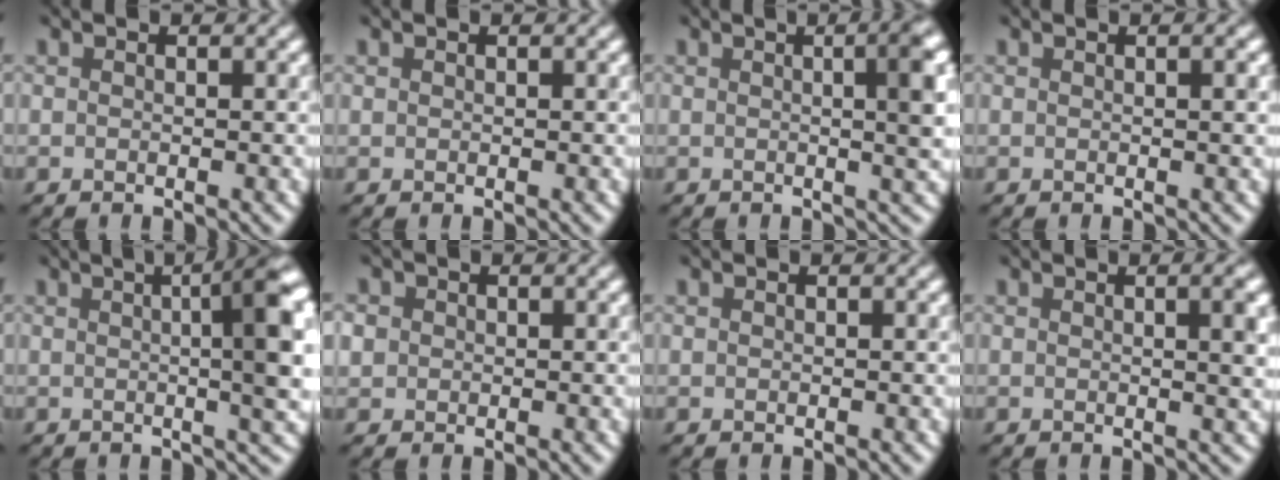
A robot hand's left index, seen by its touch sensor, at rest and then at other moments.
{"total": 0.0}
{"total": 6.0, "force": [0.5, 1.8, 5.7], "torque": [-0.047, 0.011, 0.002]}
{"total": 1.3, "force": [0.3, 0.2, 1.2], "torque": [-0.017, 0.000, 0.005]}
{"total": 9.2, "force": [1.0, 2.5, 8.8], "torque": [-0.086, 0.019, 0.008]}
{"total": 2.8, "force": [0.6, 2.5, 0.9], "torque": [-0.010, 0.022, -0.011]}
{"total": 0.0}
{"total": 3.6, "force": [0.5, 1.0, 3.4], "torque": [-0.034, 0.010, 0.004]}